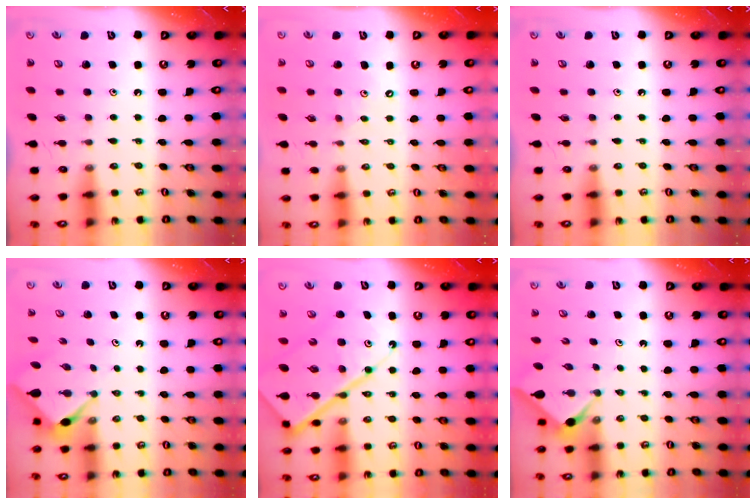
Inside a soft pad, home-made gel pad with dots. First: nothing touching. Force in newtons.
{"total": 2.9, "press": 2.8, "slide": 0.5}
{"total": 0.0}
{"total": 2.9, "press": 2.9, "slide": 0.3}
{"total": 17.5, "press": 17.4, "slide": 1.8}
{"total": 2.9, "press": 2.9, "slide": 0.3}